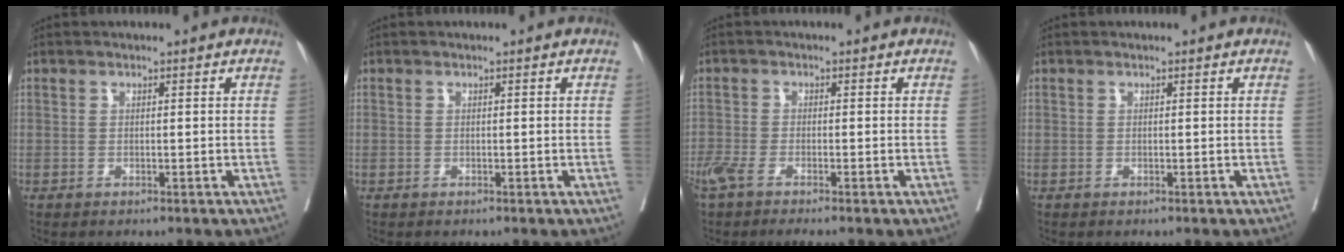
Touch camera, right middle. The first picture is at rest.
{"total": 0.0}
{"total": 3.9, "force": [-3.0, 0.3, 2.4], "torque": [-0.044, -0.006, -0.060]}
{"total": 0.0}